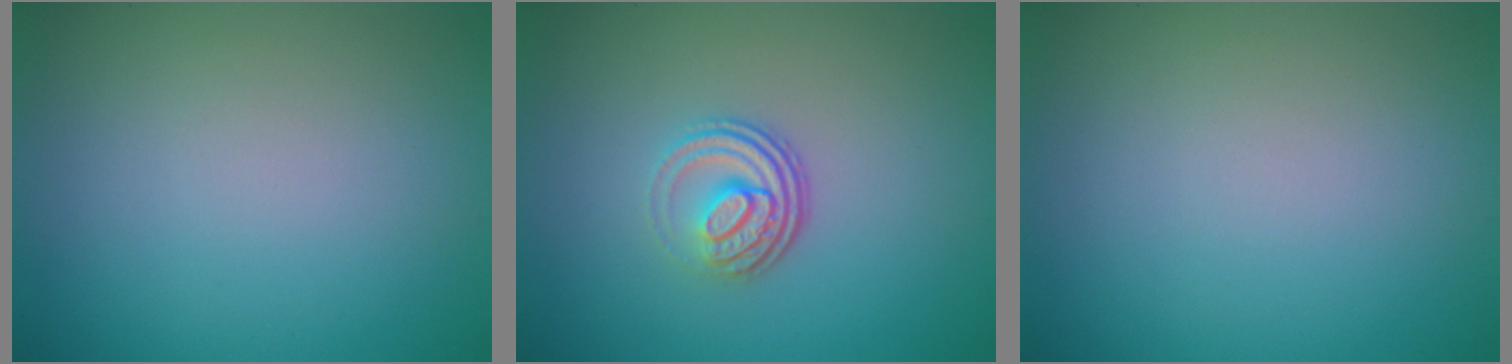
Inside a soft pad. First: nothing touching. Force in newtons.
{"total": 3.6, "press": 2.5, "slide": 2.6}
{"total": 0.0}